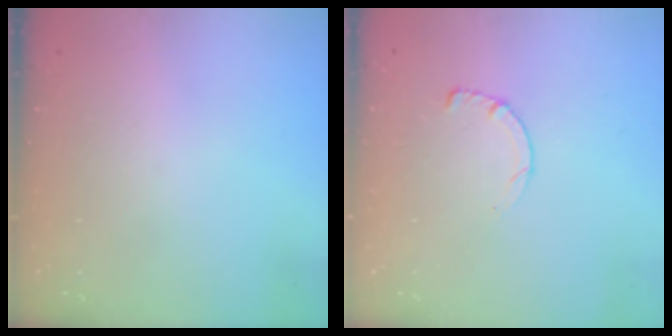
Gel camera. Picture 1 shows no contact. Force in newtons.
{"total": 3.0, "press": 3.0, "slide": 0.3}